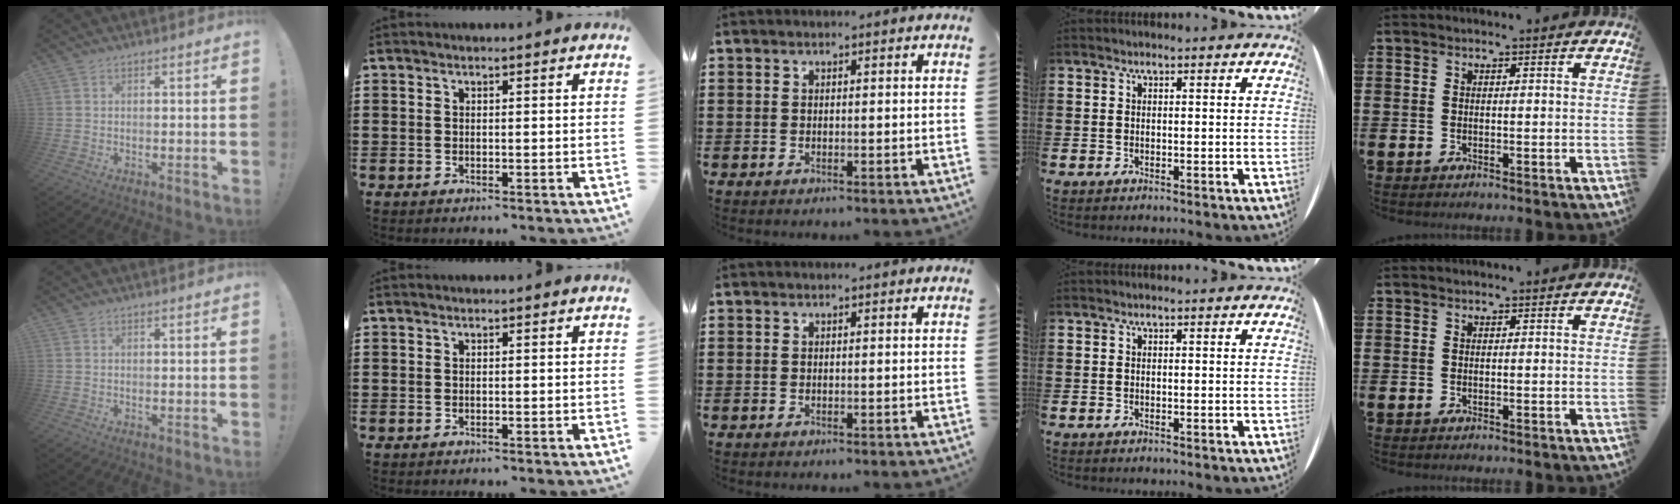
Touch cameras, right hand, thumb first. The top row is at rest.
{}